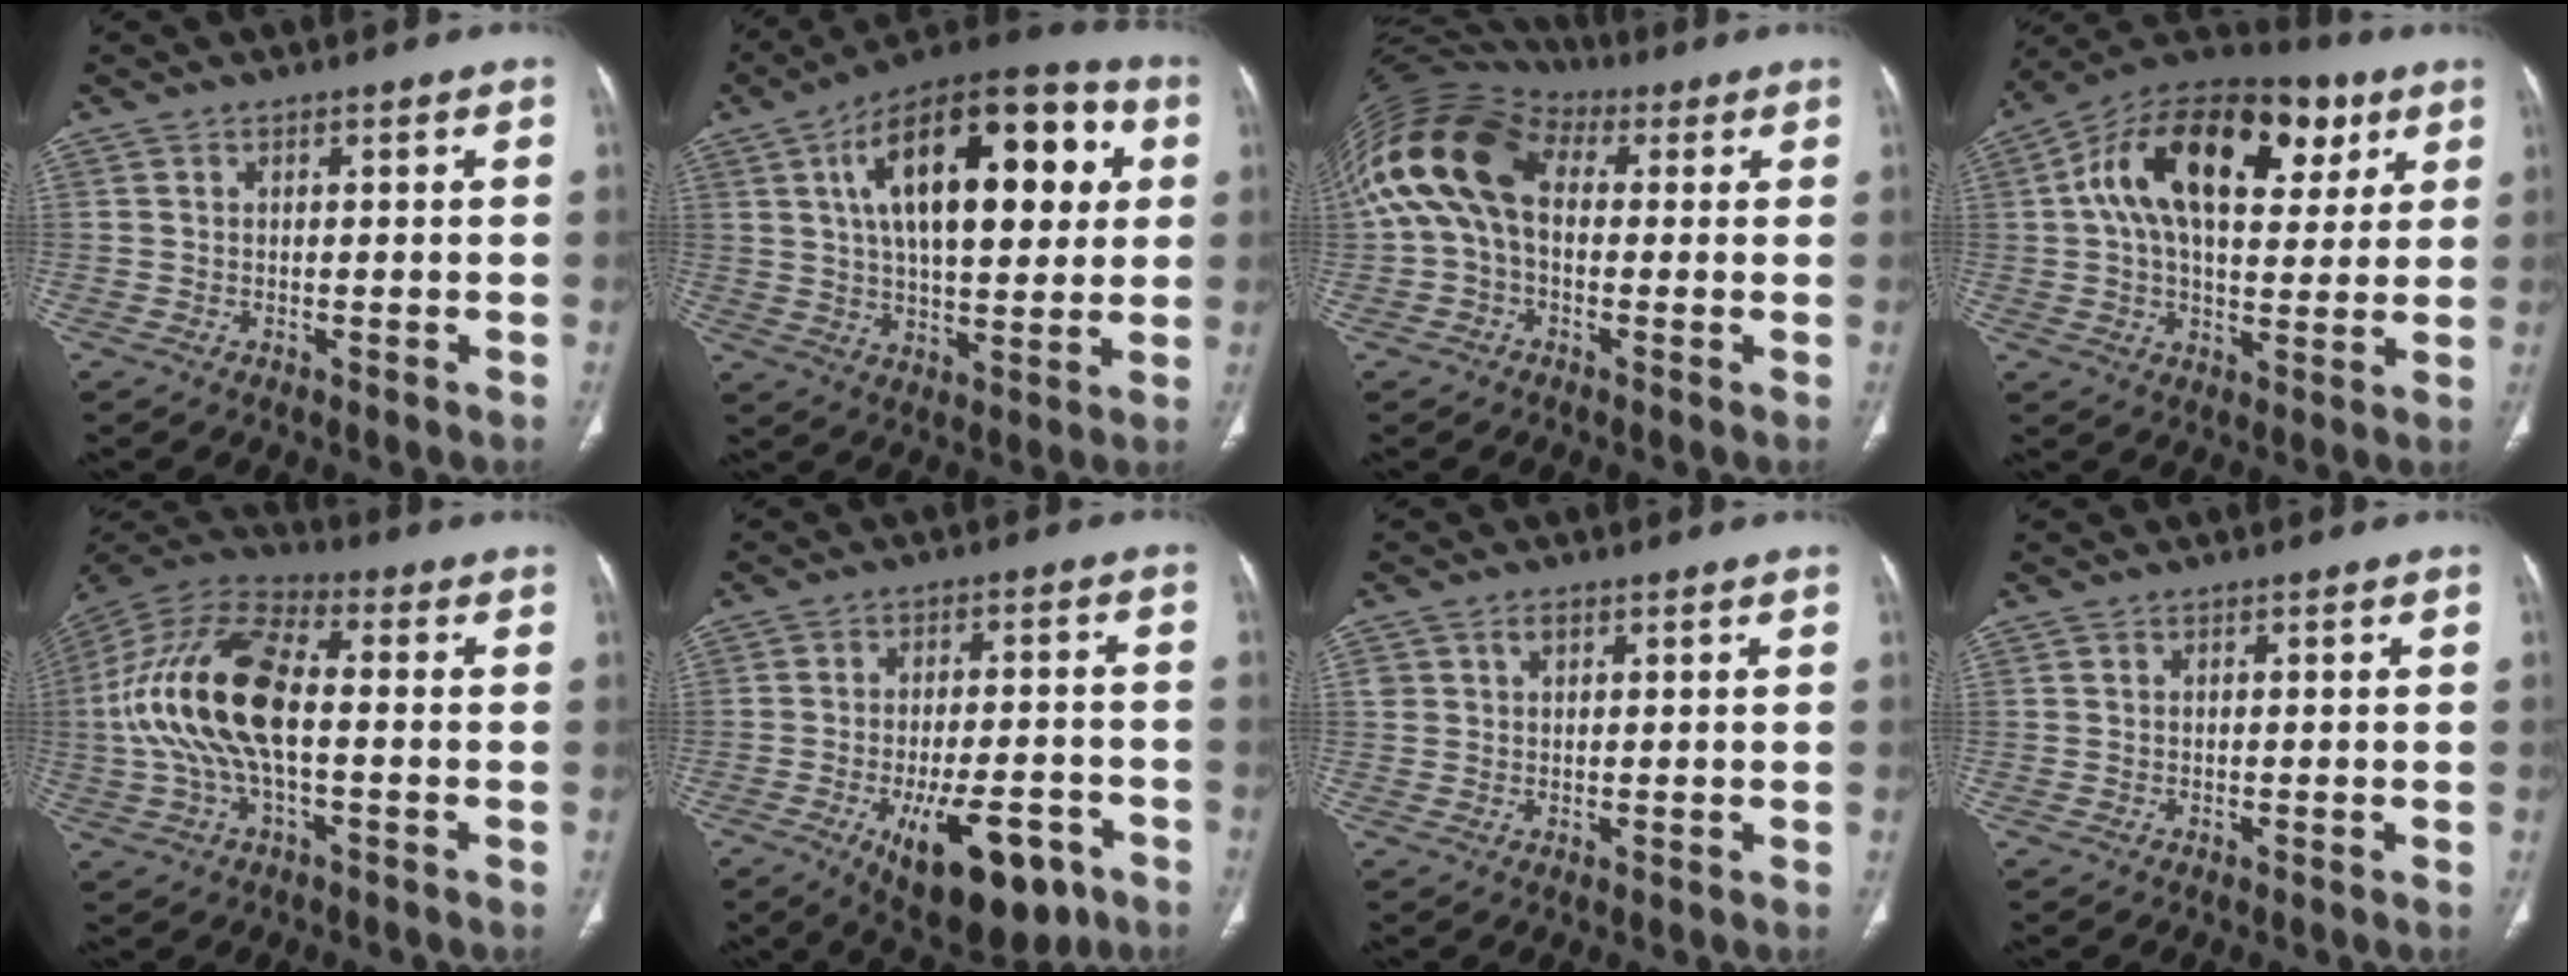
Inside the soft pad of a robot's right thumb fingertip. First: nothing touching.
{"total": 25.8, "force": [7.0, 11.8, 21.8], "torque": [-0.314, 0.012, 0.101]}
{"total": 16.3, "force": [2.3, 10.6, 12.2], "torque": [-0.245, 0.048, 0.035]}
{"total": 24.3, "force": [8.0, 13.5, 18.6], "torque": [-0.287, 0.023, 0.121]}
{"total": 19.1, "force": [-0.8, 8.8, 17.0], "torque": [-0.359, 0.032, -0.017]}
{"total": 15.6, "force": [-7.6, 6.8, 11.8], "torque": [-0.157, 0.026, -0.098]}
{"total": 1.9, "force": [0.9, 1.3, 1.0], "torque": [-0.011, -0.003, 0.017]}
{"total": 0.0}